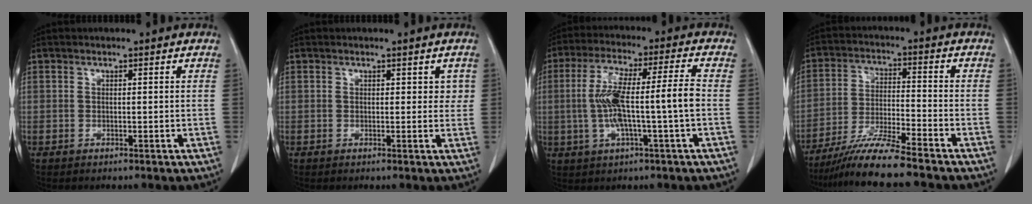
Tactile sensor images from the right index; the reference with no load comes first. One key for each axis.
{"total": 2.0, "fx": 0.7, "fy": 1.4, "fz": 1.2, "tx": -0.003, "ty": 0.003, "tz": 0.007}
{"total": 11.4, "fx": -1.0, "fy": 0.3, "fz": 11.3, "tx": -0.220, "ty": 0.020, "tz": -0.019}
{"total": 9.9, "fx": -8.4, "fy": -0.8, "fz": 5.3, "tx": -0.096, "ty": -0.023, "tz": -0.153}